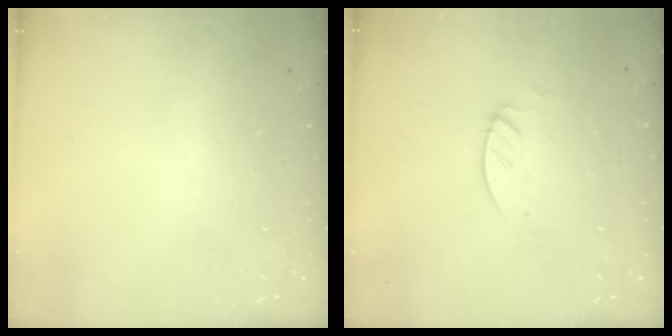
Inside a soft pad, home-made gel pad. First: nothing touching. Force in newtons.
{"total": 2.3, "press": 2.3, "slide": 0.2}